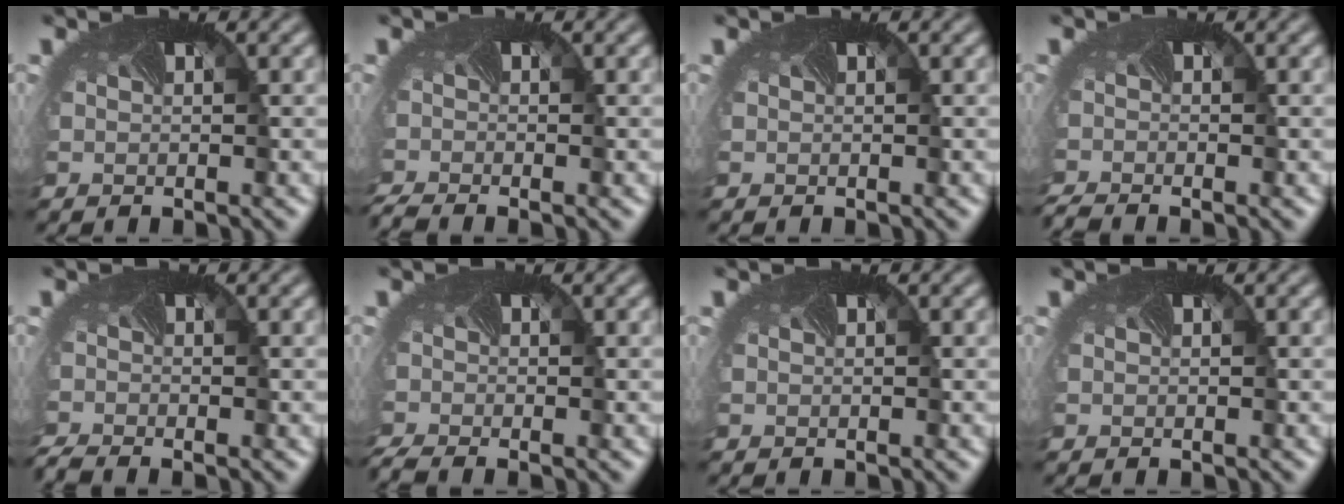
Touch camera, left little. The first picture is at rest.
{"total": 2.3, "force": [-2.2, 0.1, 0.8], "torque": [-0.023, -0.017, -0.045]}
{"total": 0.0}
{"total": 2.0, "force": [-2.0, -0.2, 0.4], "torque": [-0.015, -0.018, -0.042]}
{"total": 2.2, "force": [-2.2, 0.0, 0.6], "torque": [-0.019, -0.017, -0.046]}
{"total": 2.7, "force": [-2.3, 0.4, 1.3], "torque": [-0.037, -0.018, -0.044]}
{"total": 0.0}
{"total": 0.0}